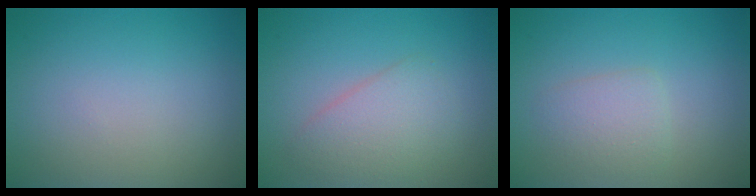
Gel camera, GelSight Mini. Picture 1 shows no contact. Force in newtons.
{"total": 3.0, "press": 3.0, "slide": 0.1}
{"total": 2.0, "press": 2.0, "slide": 0.0}